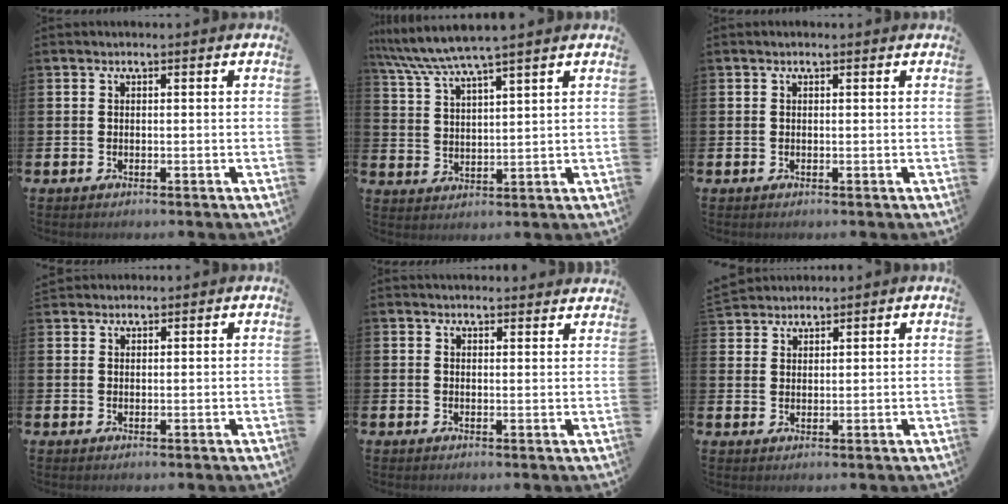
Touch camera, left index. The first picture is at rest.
{"total": 6.0, "force": [5.5, 0.1, 2.5], "torque": [-0.065, -0.028, 0.096]}
{"total": 0.0}
{"total": 1.6, "force": [1.5, 0.5, 0.0], "torque": [0.013, -0.004, 0.026]}
{"total": 2.2, "force": [2.2, 0.4, 0.0], "torque": [0.006, -0.013, 0.038]}
{"total": 2.9, "force": [2.8, 0.5, -0.5], "torque": [0.010, -0.013, 0.052]}